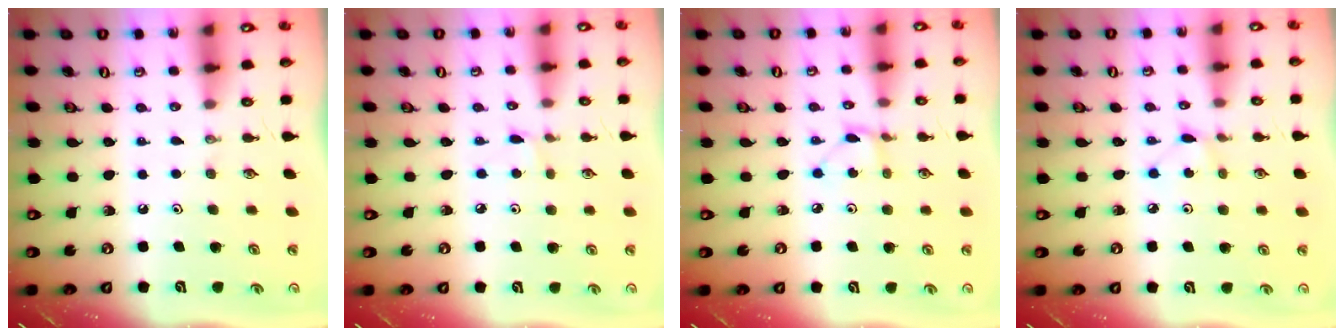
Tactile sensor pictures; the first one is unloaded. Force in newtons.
{"total": 2.6, "press": 2.6, "slide": 0.3}
{"total": 2.3, "press": 2.3, "slide": 0.4}
{"total": 3.0, "press": 3.0, "slide": 0.3}